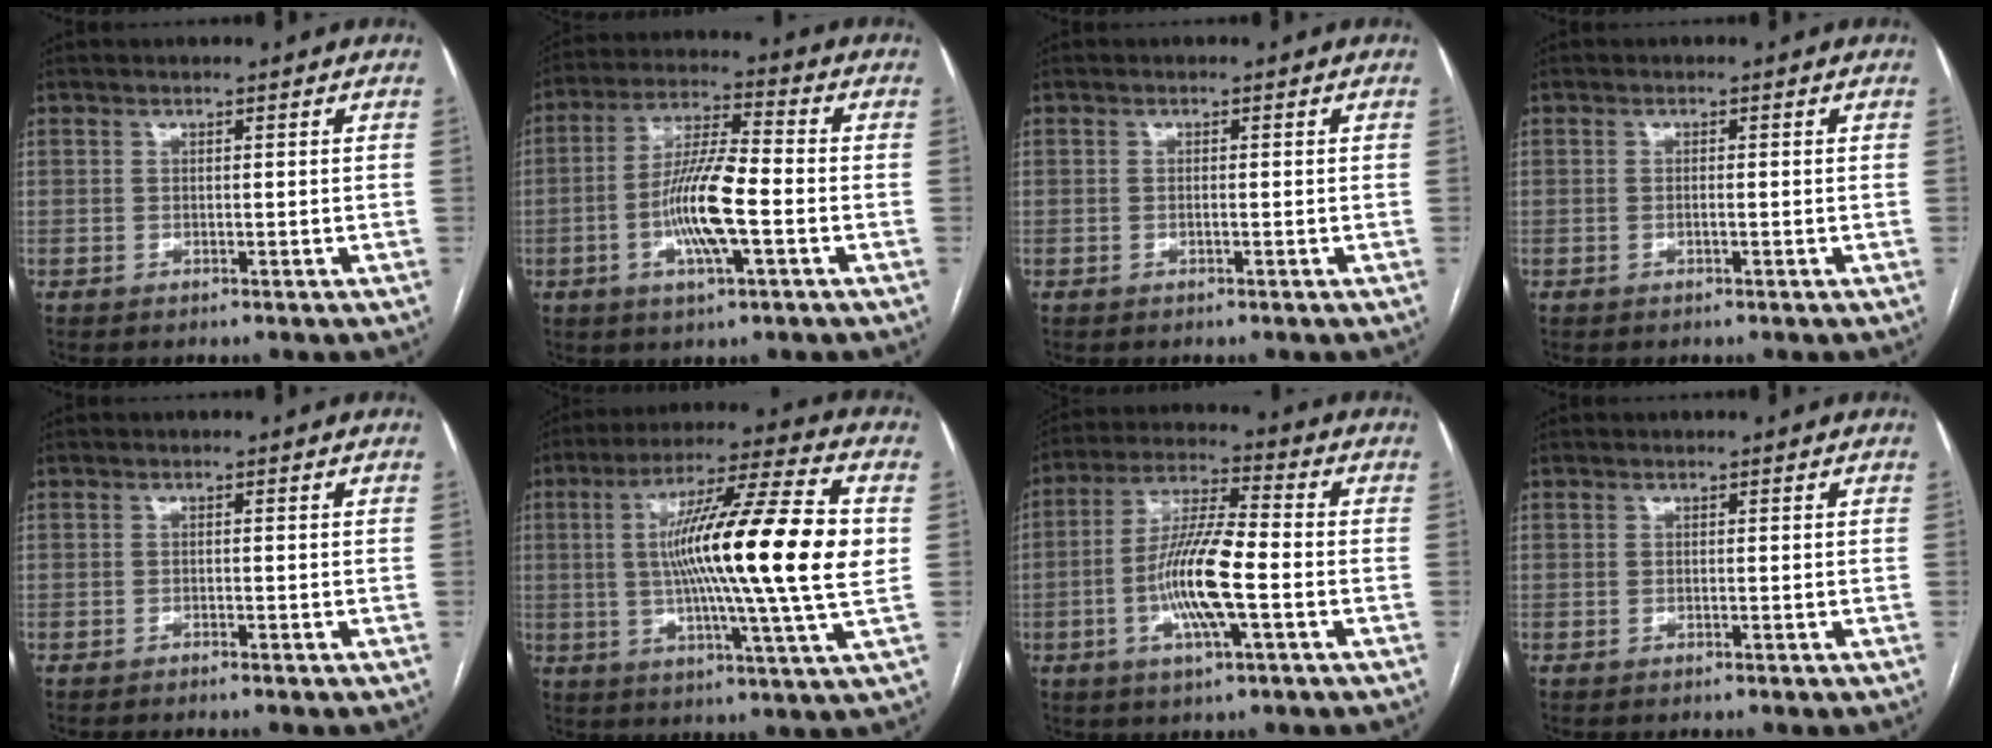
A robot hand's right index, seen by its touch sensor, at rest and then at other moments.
{"total": 11.4, "force": [-2.9, 1.8, 10.8], "torque": [-0.213, 0.002, -0.055]}
{"total": 0.6, "force": [-0.1, 0.1, 0.5], "torque": [-0.011, 0.000, -0.001]}
{"total": 0.7, "force": [-0.2, 0.1, 0.7], "torque": [-0.014, 0.001, -0.002]}
{"total": 1.4, "force": [-1.2, 0.0, 0.7], "torque": [-0.012, 0.000, -0.014]}
{"total": 21.1, "force": [1.3, -0.2, 21.1], "torque": [-0.347, 0.003, 0.004]}
{"total": 11.4, "force": [-2.9, 1.5, 10.9], "torque": [-0.214, 0.001, -0.057]}
{"total": 0.0}